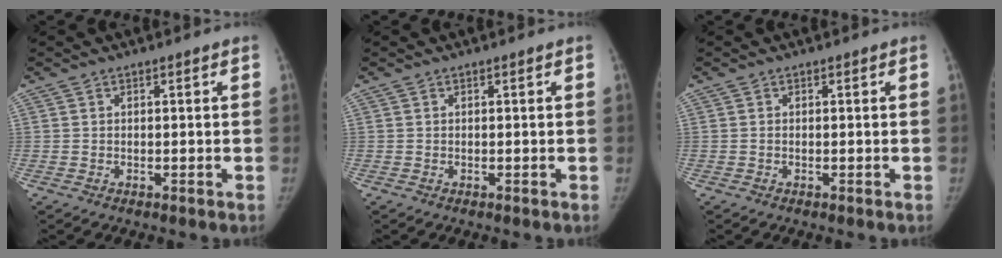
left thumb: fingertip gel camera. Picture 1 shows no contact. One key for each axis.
{"total": 0.0}
{"total": 0.0}